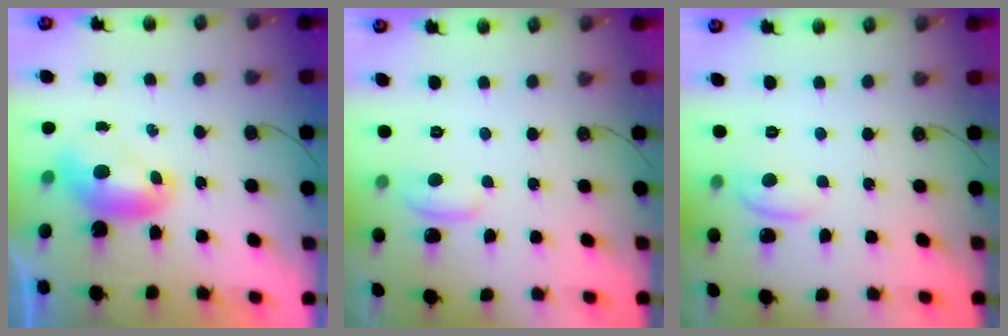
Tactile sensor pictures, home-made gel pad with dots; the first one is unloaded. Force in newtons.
{"total": 1.5, "press": 1.3, "slide": 0.6}
{"total": 1.5, "press": 1.3, "slide": 0.7}